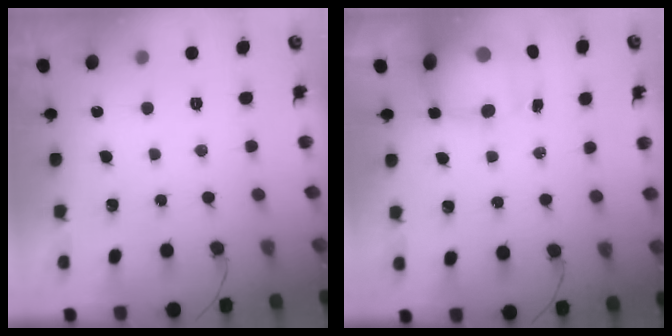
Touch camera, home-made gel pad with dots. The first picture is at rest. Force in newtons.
{"total": 11.6, "press": 11.1, "slide": 3.1}